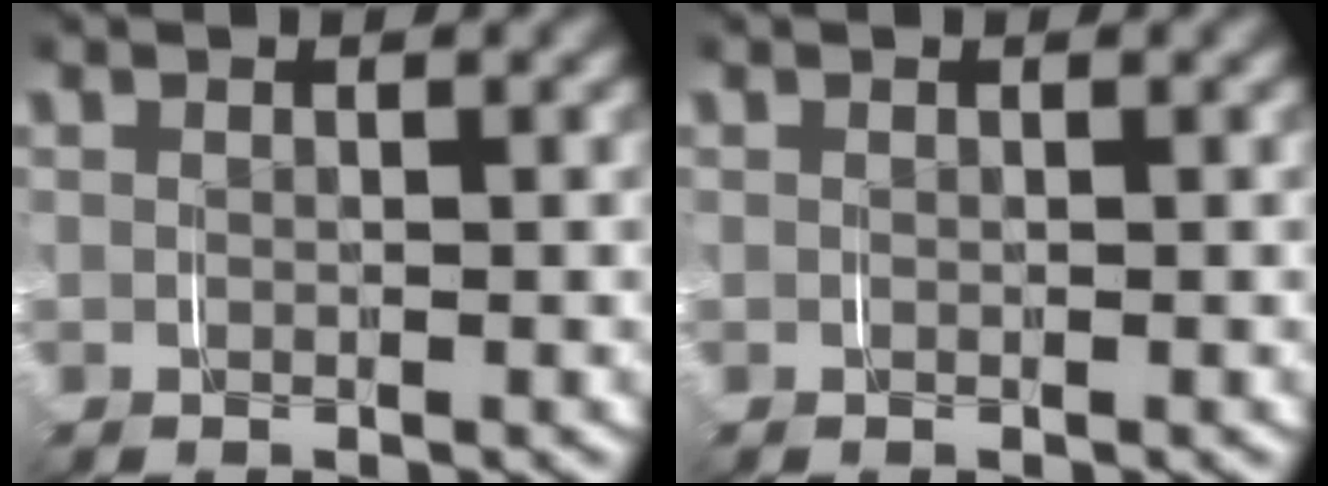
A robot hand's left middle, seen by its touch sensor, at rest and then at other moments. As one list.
[{"total": 0.0}]